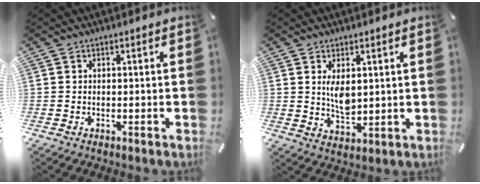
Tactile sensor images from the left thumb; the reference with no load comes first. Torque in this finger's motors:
{"motor_torque": [1.26, 1.24, 0.53, -0.57, 0.16]}